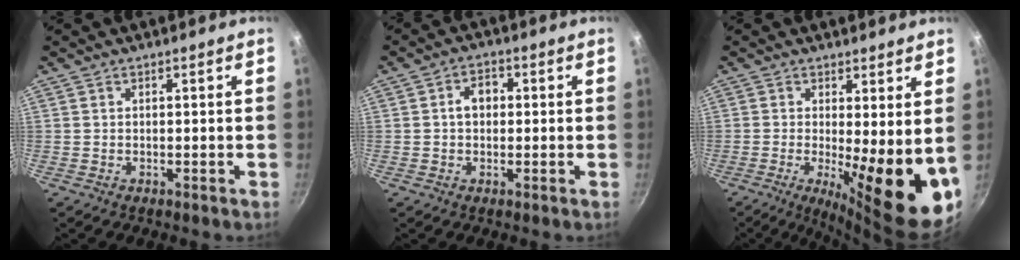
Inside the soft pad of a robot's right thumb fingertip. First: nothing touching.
{"total": 4.2, "force": [0.3, 3.2, 2.7], "torque": [-0.021, 0.012, 0.000]}
{"total": 14.5, "force": [-1.1, 3.7, 14.0], "torque": [-0.173, -0.026, -0.011]}